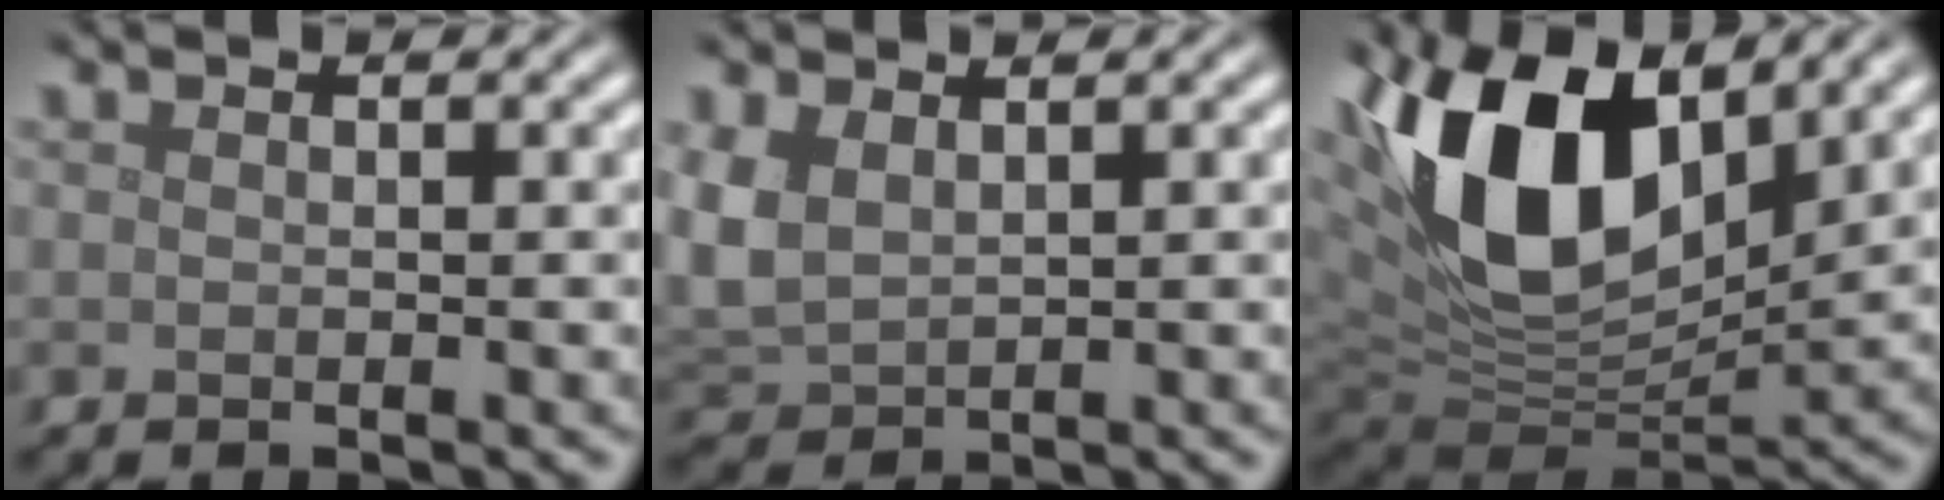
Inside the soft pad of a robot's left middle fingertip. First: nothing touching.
{"total": 3.7, "force": [1.2, 2.4, 2.5], "torque": [-0.073, 0.002, 0.029]}
{"total": 14.7, "force": [5.7, 8.0, 10.9], "torque": [-0.217, 0.010, 0.099]}